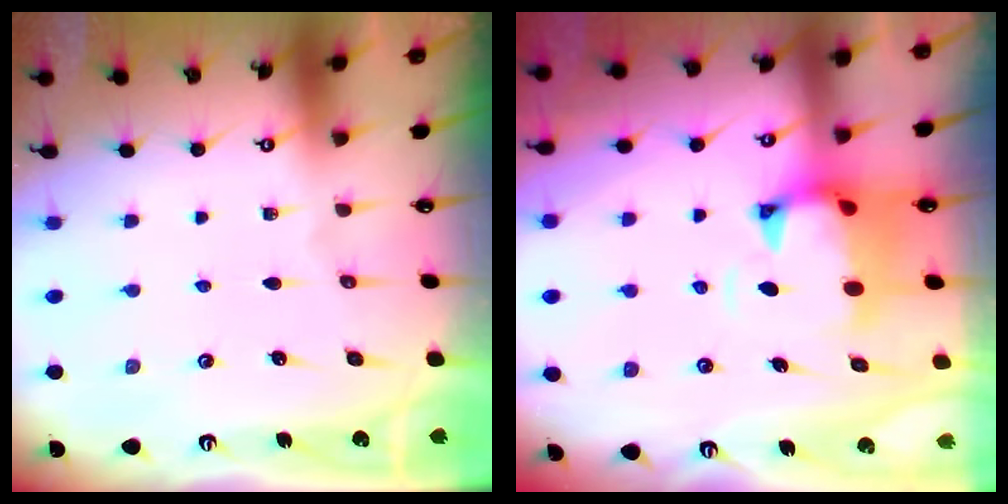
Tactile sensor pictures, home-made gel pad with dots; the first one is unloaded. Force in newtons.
{"total": 1.5, "press": 1.1, "slide": 1.1}